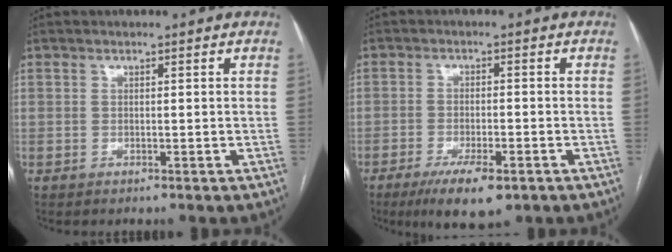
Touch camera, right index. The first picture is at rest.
{"total": 8.2, "force": [-5.0, 2.0, 6.1], "torque": [-0.105, -0.016, -0.078]}